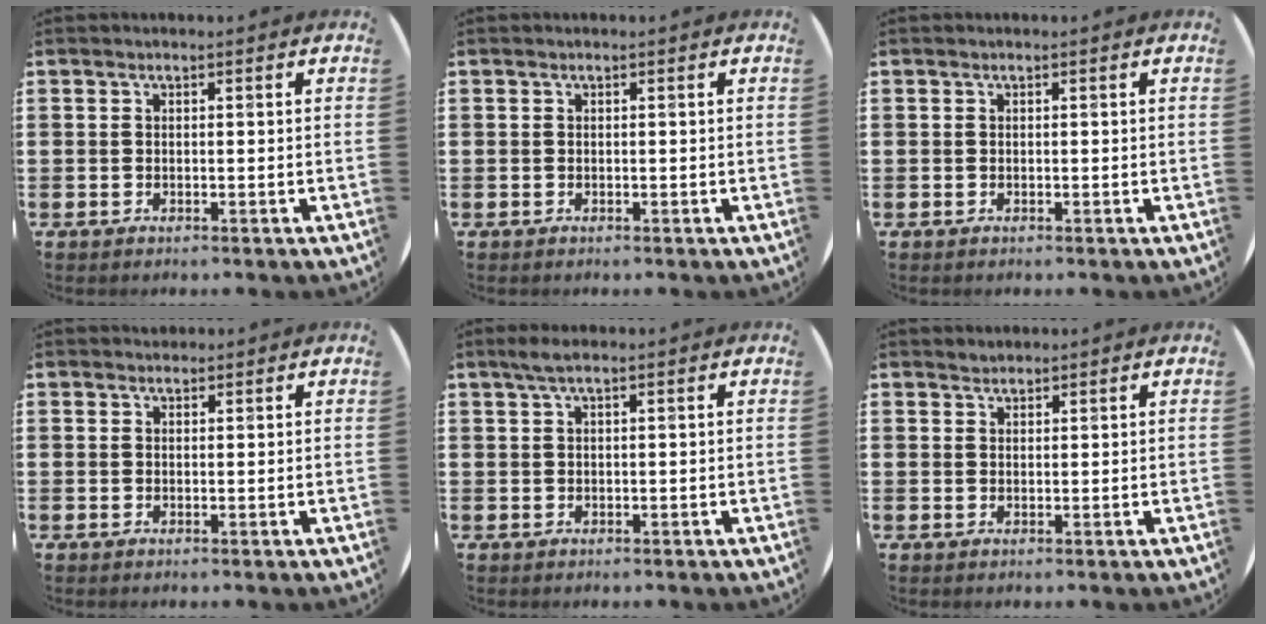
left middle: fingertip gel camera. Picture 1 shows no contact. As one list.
[{"total": 0.0}, {"total": 0.0}, {"total": 0.7, "force": [0.7, 0.2, -0.1], "torque": [0.002, 0.004, 0.014]}, {"total": 1.7, "force": [1.0, 0.1, 1.4], "torque": [-0.027, 0.004, 0.017]}, {"total": 1.1, "force": [1.1, 0.3, -0.1], "torque": [0.008, -0.001, 0.019]}]